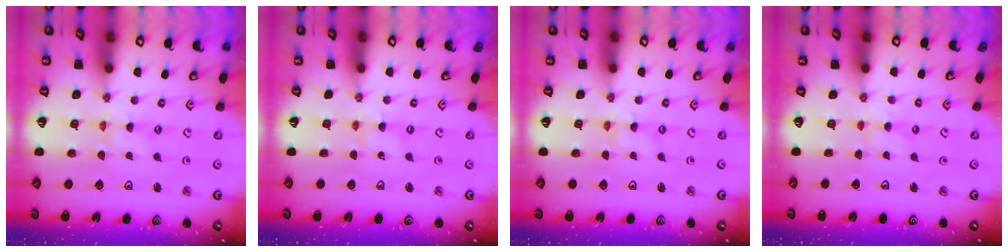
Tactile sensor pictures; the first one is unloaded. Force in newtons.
{"total": 0.0}
{"total": 1.4, "press": 1.4, "slide": 0.2}
{"total": 2.3, "press": 2.3, "slide": 0.4}